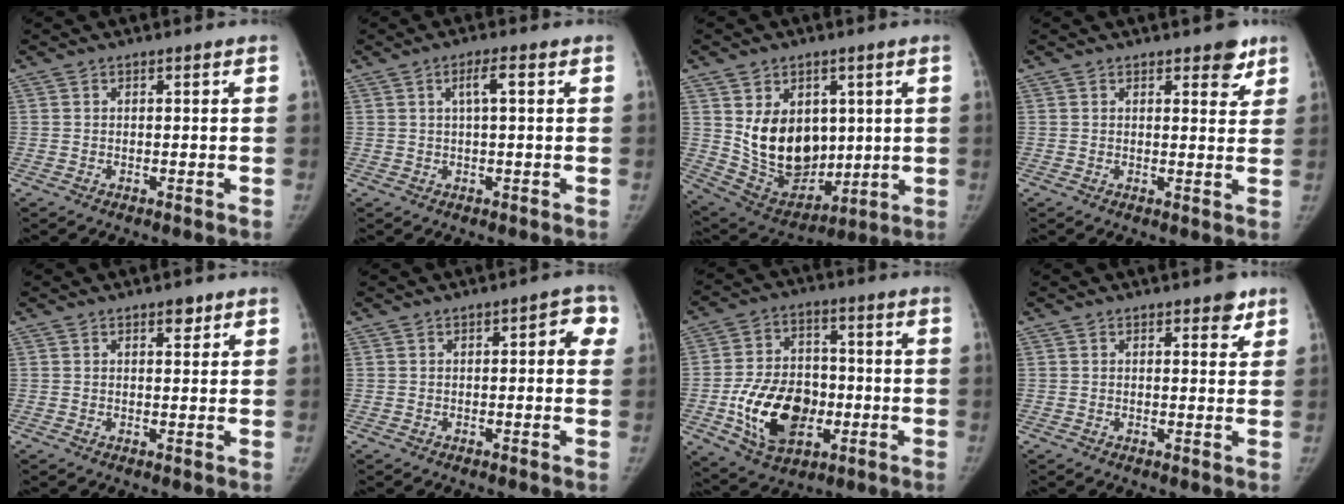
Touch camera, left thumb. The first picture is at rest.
{"total": 3.1, "force": [0.8, 0.4, 2.9], "torque": [-0.059, 0.010, 0.015]}
{"total": 15.9, "force": [2.6, 11.6, 10.5], "torque": [-0.119, -0.027, 0.078]}
{"total": 4.3, "force": [2.8, 2.0, 2.6], "torque": [-0.006, -0.014, 0.032]}
{"total": 2.0, "force": [1.3, 1.0, 1.1], "torque": [-0.004, -0.006, 0.018]}
{"total": 4.1, "force": [1.0, 1.8, 3.5], "torque": [-0.021, 0.007, 0.002]}
{"total": 16.6, "force": [-4.0, 11.5, 11.2], "torque": [-0.158, 0.012, -0.060]}
{"total": 3.1, "force": [2.0, 1.5, 1.8], "torque": [-0.002, -0.009, 0.022]}